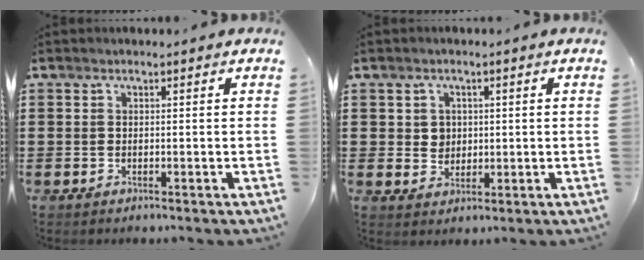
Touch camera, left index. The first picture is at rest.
{"total": 2.8, "force": [0.7, 2.5, 0.8], "torque": [-0.020, 0.006, 0.009]}